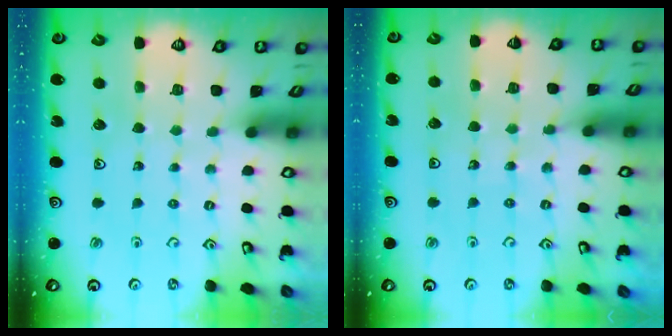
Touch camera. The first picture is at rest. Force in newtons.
{"total": 4.0, "press": 3.9, "slide": 0.9}